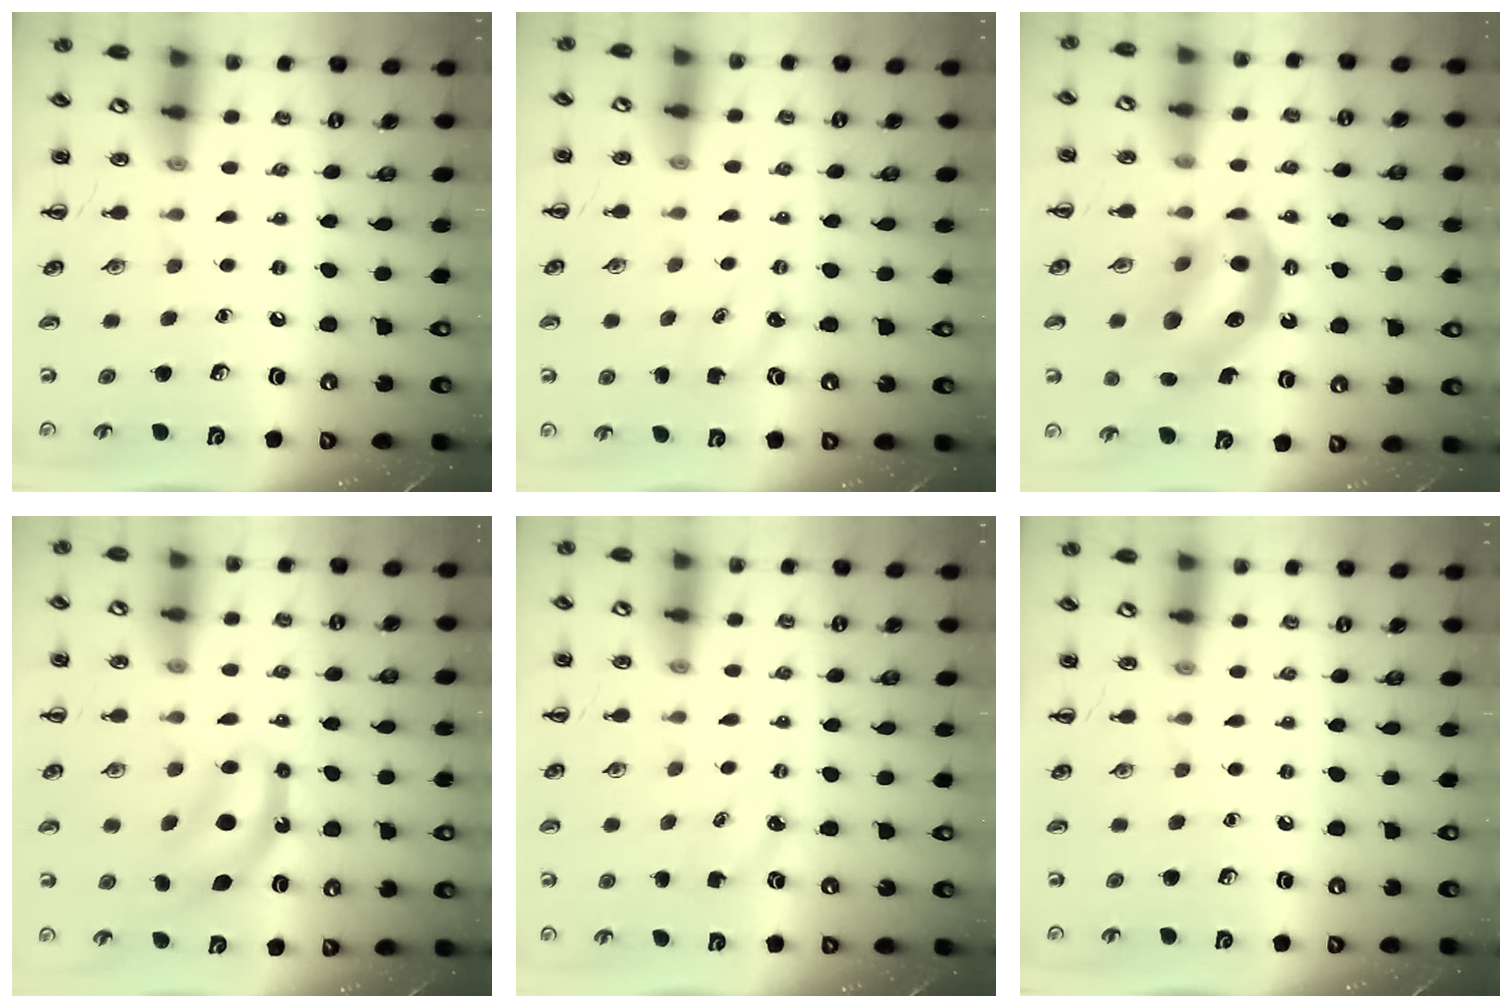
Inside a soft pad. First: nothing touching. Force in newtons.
{"total": 2.8, "press": 2.7, "slide": 0.7}
{"total": 13.6, "press": 13.1, "slide": 3.6}
{"total": 8.5, "press": 8.4, "slide": 1.2}
{"total": 2.9, "press": 2.7, "slide": 0.8}
{"total": 0.0}